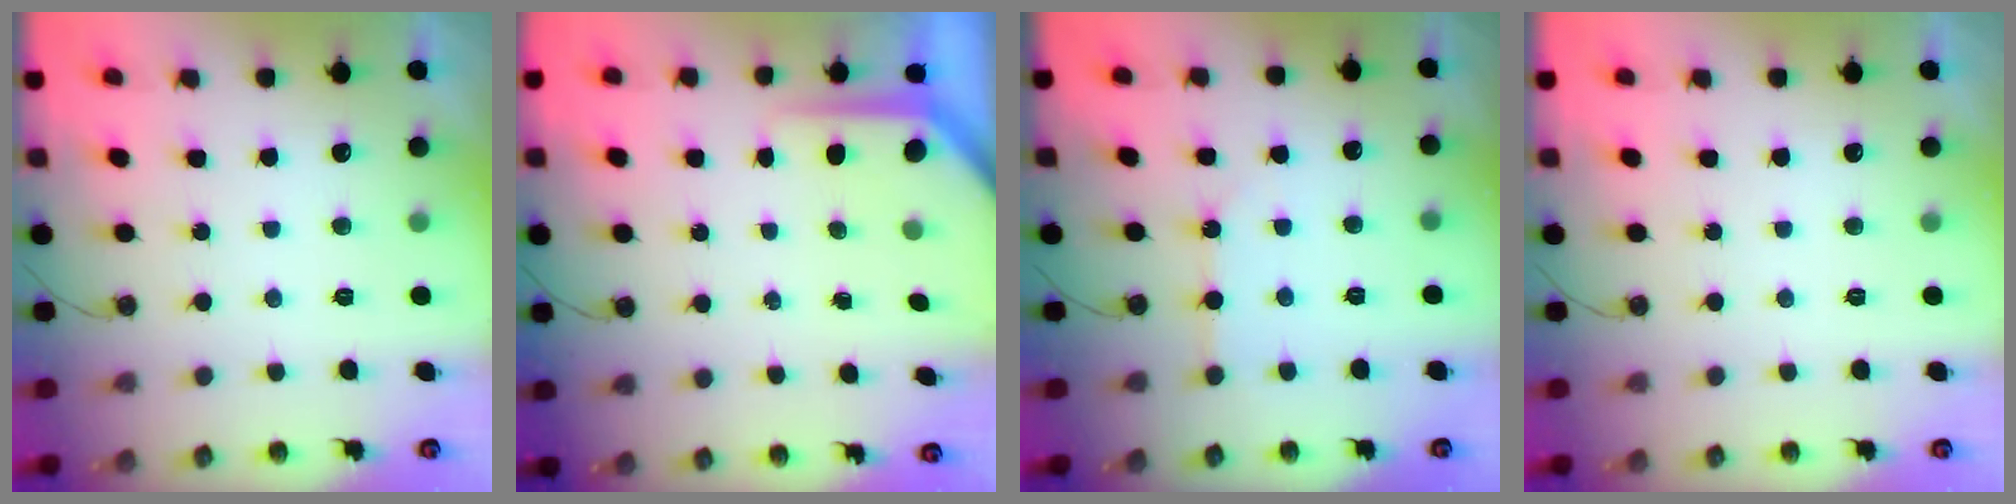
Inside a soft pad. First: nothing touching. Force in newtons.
{"total": 5.2, "press": 5.1, "slide": 0.3}
{"total": 4.4, "press": 4.4, "slide": 0.7}
{"total": 0.0}